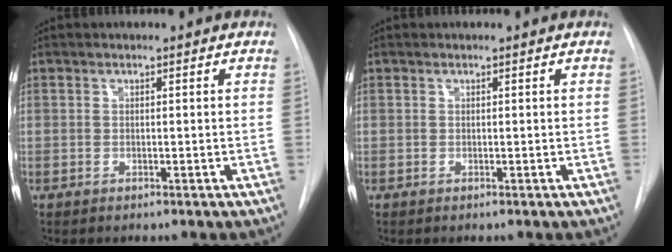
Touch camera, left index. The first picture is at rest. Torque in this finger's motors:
{"motor_torque": [0.04, 0.01, 0.00, 0.00]}